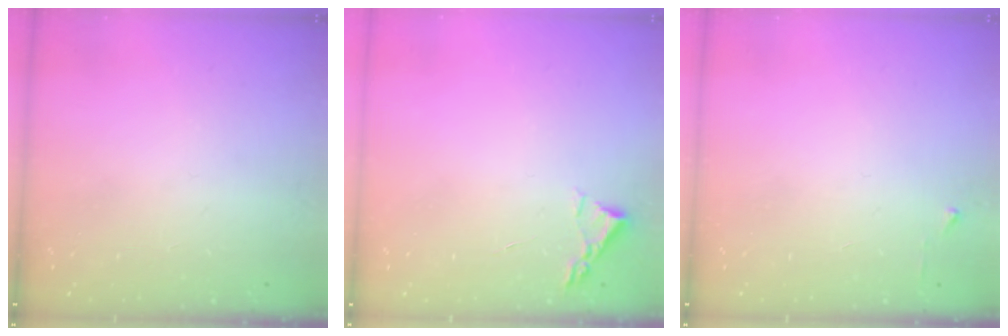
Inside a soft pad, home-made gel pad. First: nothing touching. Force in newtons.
{"total": 2.4, "press": 2.3, "slide": 0.3}
{"total": 3.2, "press": 3.1, "slide": 0.4}